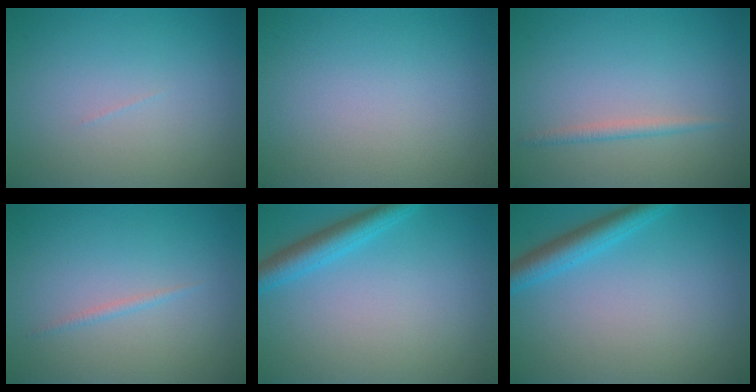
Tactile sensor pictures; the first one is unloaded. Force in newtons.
{"total": 0.0}
{"total": 1.2, "press": 1.2, "slide": 0.0}
{"total": 0.6, "press": 0.6, "slide": 0.0}
{"total": 3.2, "press": 3.2, "slide": 0.2}
{"total": 3.2, "press": 3.2, "slide": 0.2}